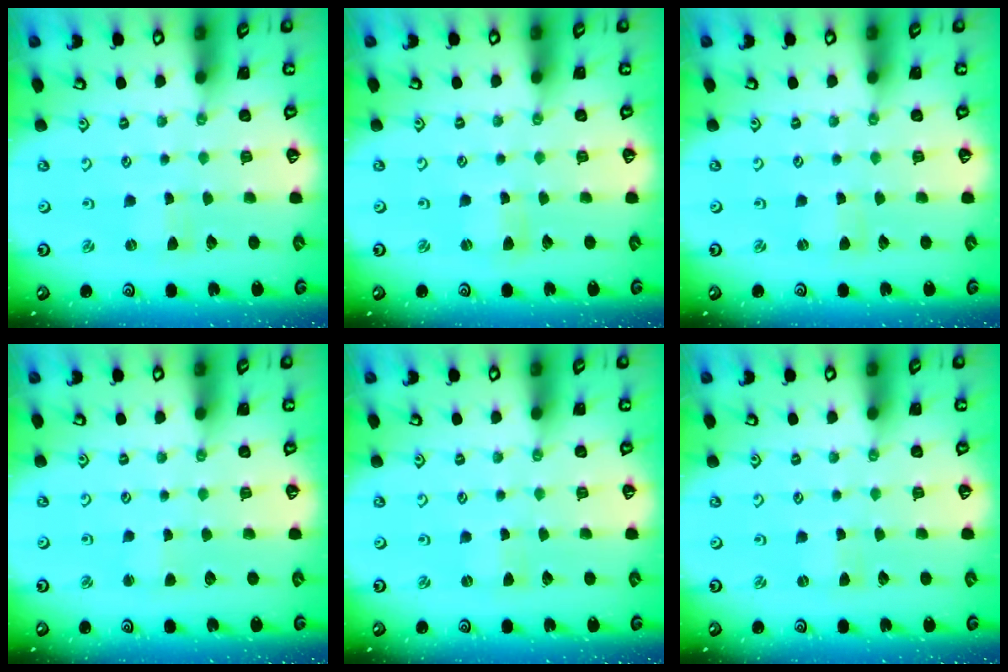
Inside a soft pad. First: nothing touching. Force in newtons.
{"total": 0.7, "press": 0.7, "slide": 0.1}
{"total": 0.9, "press": 0.9, "slide": 0.0}
{"total": 1.8, "press": 1.7, "slide": 0.3}
{"total": 0.0}
{"total": 0.0}